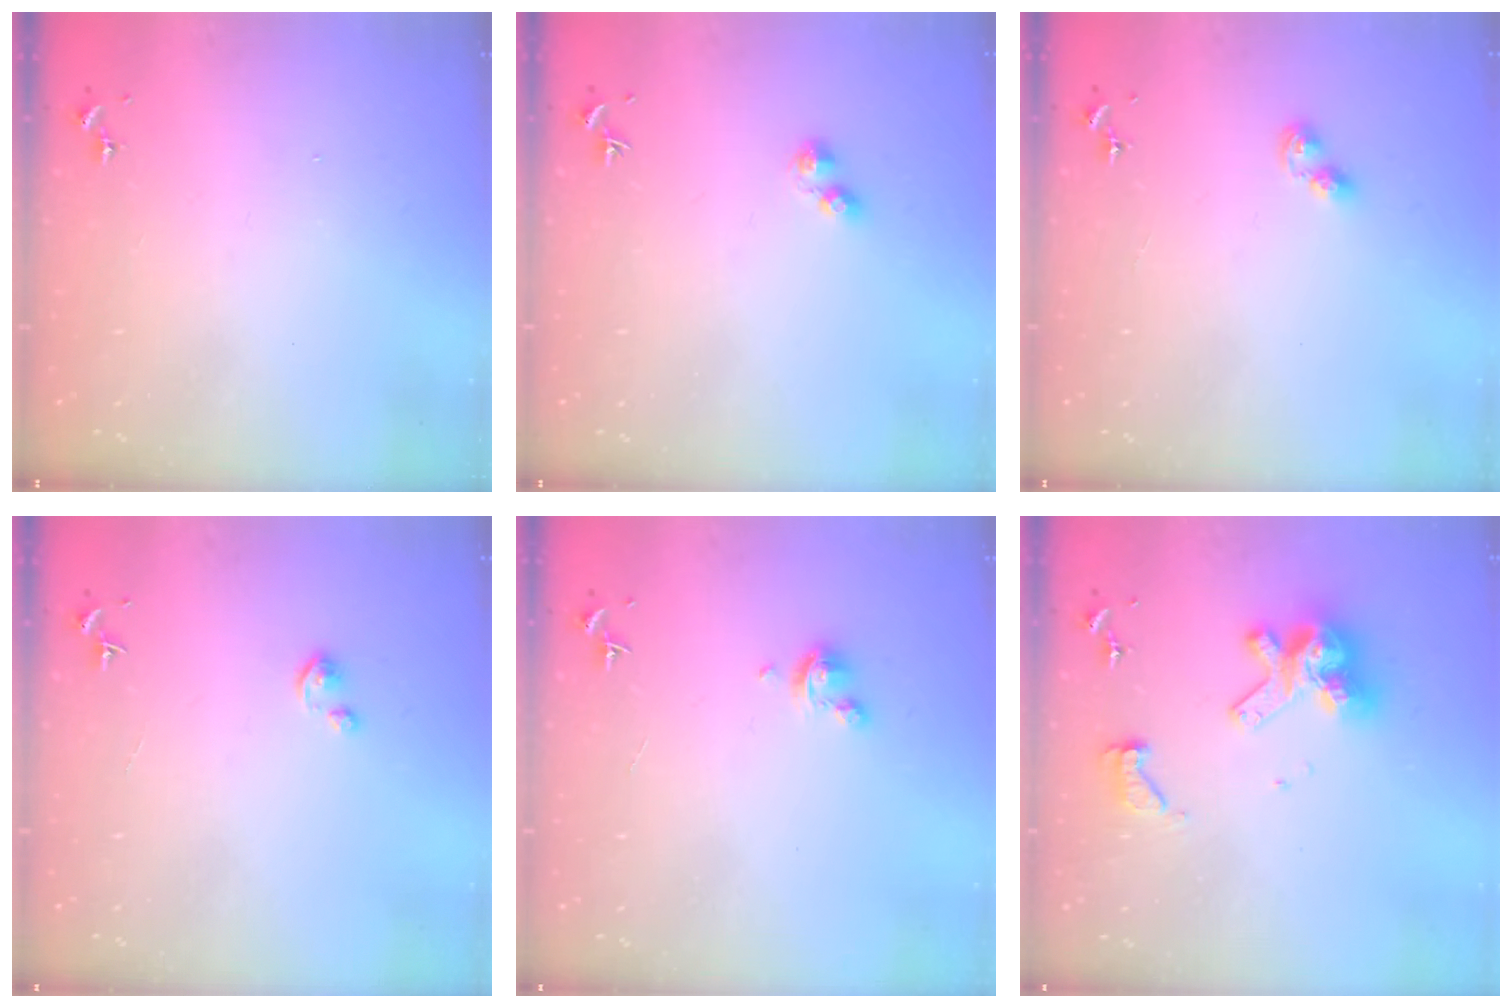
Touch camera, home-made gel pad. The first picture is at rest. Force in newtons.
{"total": 3.5, "press": 3.4, "slide": 0.5}
{"total": 4.4, "press": 4.4, "slide": 0.6}
{"total": 2.6, "press": 2.6, "slide": 0.2}
{"total": 3.8, "press": 3.7, "slide": 0.3}
{"total": 14.1, "press": 14.0, "slide": 1.6}